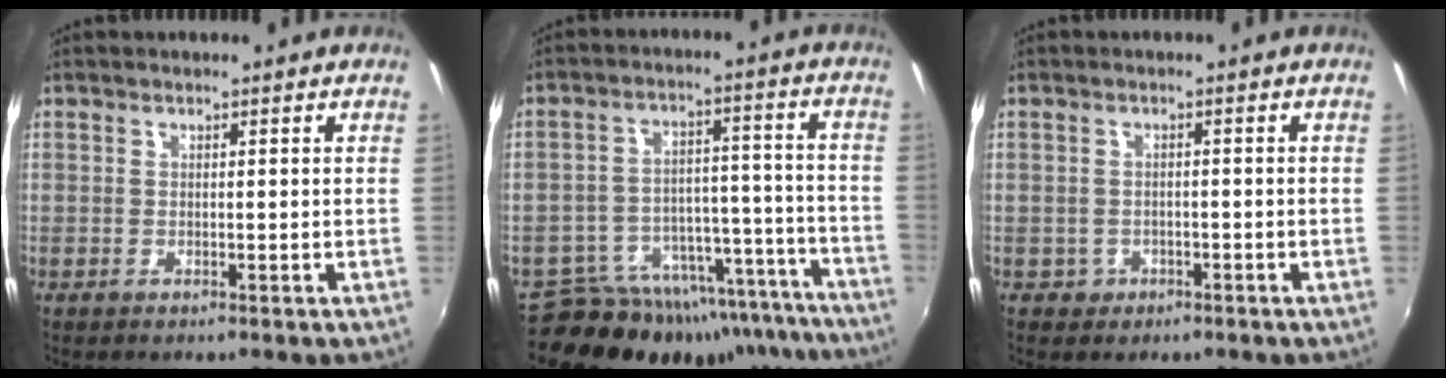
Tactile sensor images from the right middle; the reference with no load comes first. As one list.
[{"total": 23.3, "force": [-20.2, 9.2, 6.9], "torque": [-0.117, 0.038, -0.261]}, {"total": 2.8, "force": [-1.2, 2.5, 0.6], "torque": [-0.019, -0.001, -0.015]}]